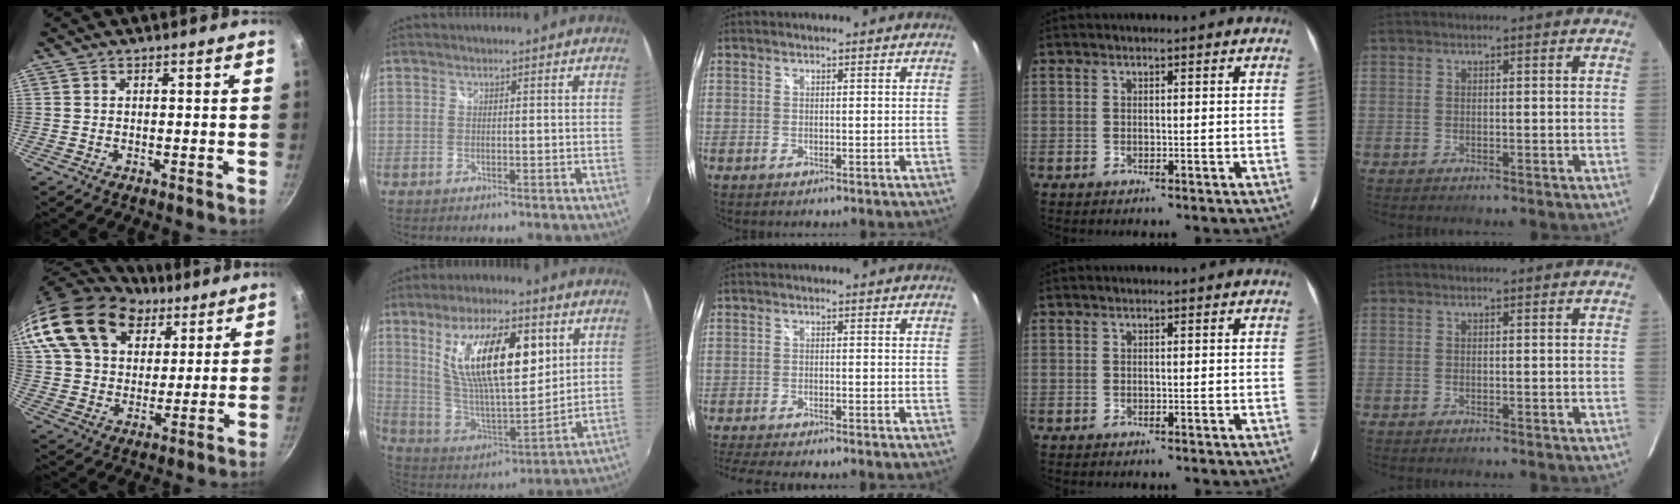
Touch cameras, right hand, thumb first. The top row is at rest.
{"thumb": {"total": 22.8, "force": [12.3, 15.2, 11.8], "torque": [-0.219, -0.006, 0.225]}, "index": {"total": 20.6, "force": [7.7, 7.4, 17.6], "torque": [-0.310, 0.000, 0.146]}, "middle": {"total": 9.3, "force": [-8.2, 0.9, 4.2], "torque": [-0.099, -0.023, -0.129]}}